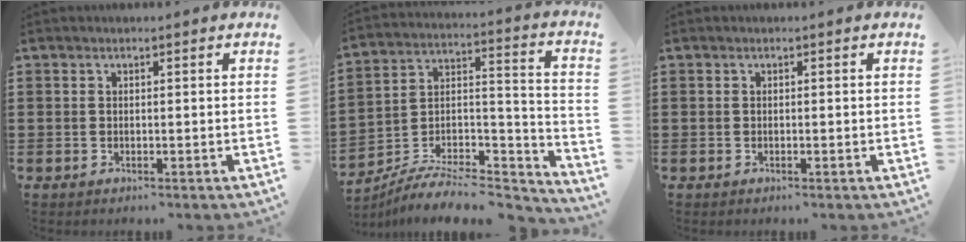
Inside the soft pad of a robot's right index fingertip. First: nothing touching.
{"total": 7.7, "force": [-6.7, 2.3, 3.2], "torque": [-0.052, 0.009, -0.131]}
{"total": 0.0}